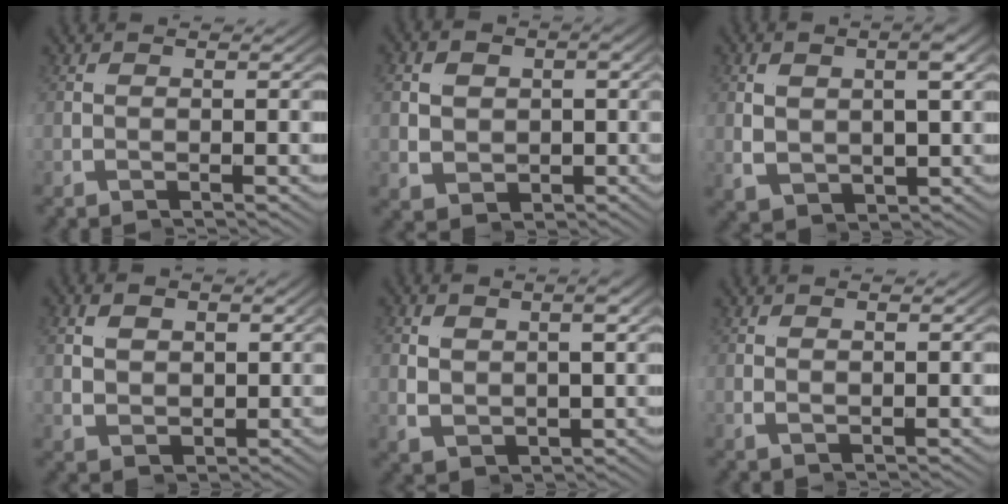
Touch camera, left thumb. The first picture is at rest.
{"total": 6.3, "force": [0.8, 5.1, 3.7], "torque": [-0.057, -0.006, 0.010]}
{"total": 2.7, "force": [-0.4, 0.9, 2.5], "torque": [-0.039, -0.002, -0.002]}
{"total": 3.1, "force": [0.7, 2.4, 1.8], "torque": [-0.030, -0.007, 0.015]}
{"total": 1.6, "force": [-0.1, 0.5, 1.6], "torque": [-0.023, -0.002, 0.000]}
{"total": 1.1, "force": [0.5, -0.6, 0.7], "torque": [-0.004, 0.011, 0.005]}